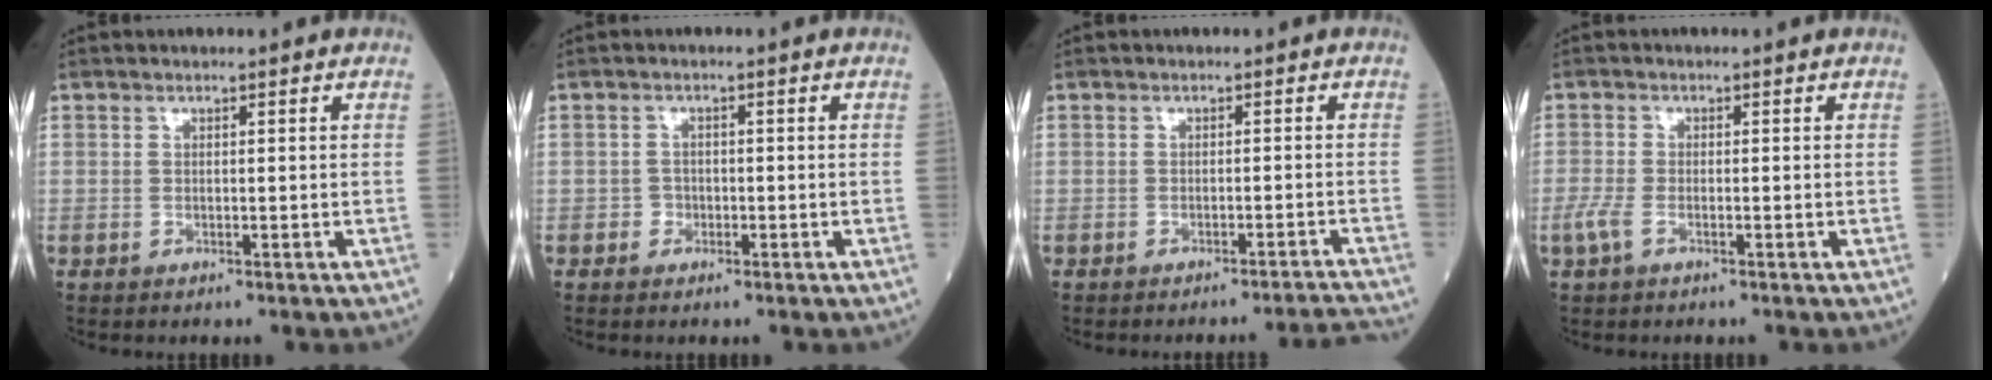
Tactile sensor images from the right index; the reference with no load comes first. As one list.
[{"total": 1.4, "force": [-0.7, 1.2, 0.2], "torque": [0.005, 0.008, -0.015]}, {"total": 5.3, "force": [-4.9, -2.1, 0.3], "torque": [0.007, -0.004, -0.059]}, {"total": 2.5, "force": [-1.3, 1.0, 2.0], "torque": [-0.058, -0.002, -0.031]}]